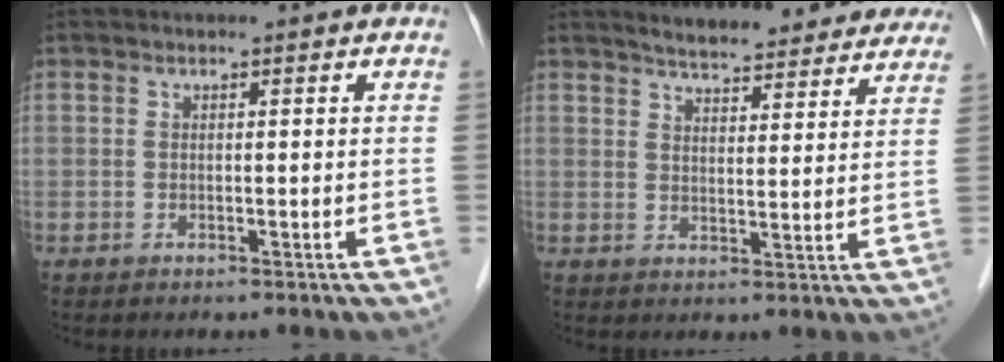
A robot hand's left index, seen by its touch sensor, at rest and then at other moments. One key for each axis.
{"total": 16.3, "fx": 14.8, "fy": 3.8, "fz": 5.7, "tx": -0.057, "ty": 0.007, "tz": 0.179}